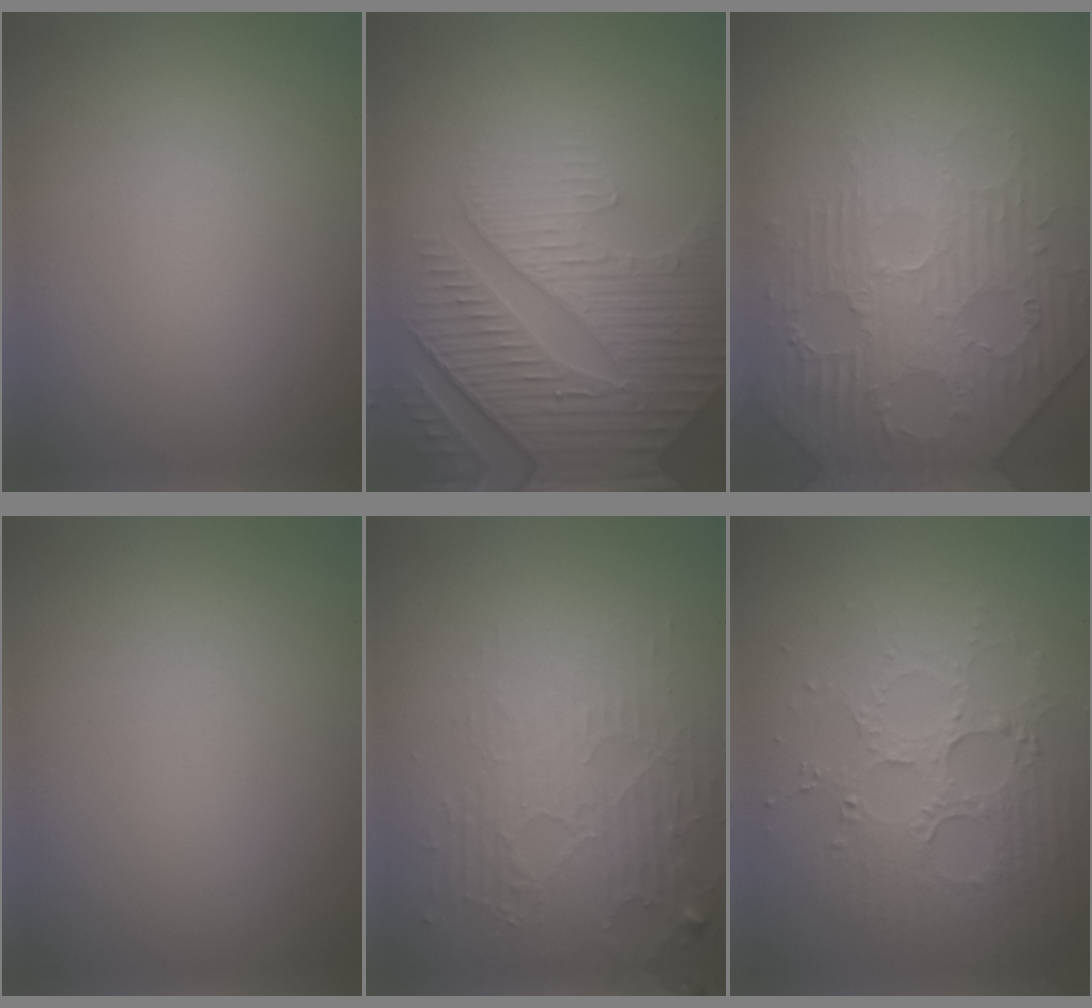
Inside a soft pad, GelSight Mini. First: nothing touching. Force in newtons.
{"total": 7.4, "press": 5.6, "slide": 4.9}
{"total": 4.4, "press": 4.4, "slide": 0.6}
{"total": 0.0}
{"total": 3.8, "press": 3.6, "slide": 1.2}
{"total": 4.1, "press": 3.9, "slide": 1.3}